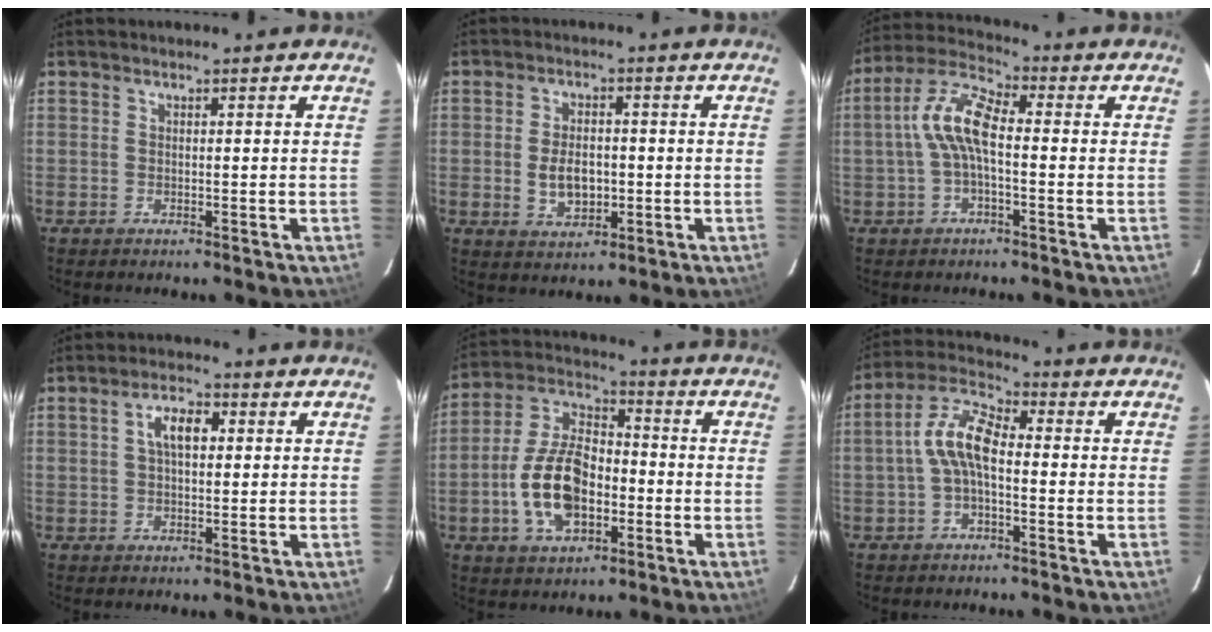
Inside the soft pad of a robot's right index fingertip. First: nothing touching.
{"total": 6.2, "force": [-0.8, 3.9, 4.8], "torque": [-0.092, -0.002, -0.007]}
{"total": 8.4, "force": [-0.6, 3.0, 7.9], "torque": [-0.174, 0.022, -0.016]}
{"total": 4.8, "force": [1.1, 2.4, 4.1], "torque": [-0.074, 0.015, 0.020]}
{"total": 14.5, "force": [-3.9, 8.1, 11.3], "torque": [-0.232, 0.017, -0.065]}
{"total": 7.7, "force": [-1.1, 3.2, 6.9], "torque": [-0.152, 0.024, -0.027]}